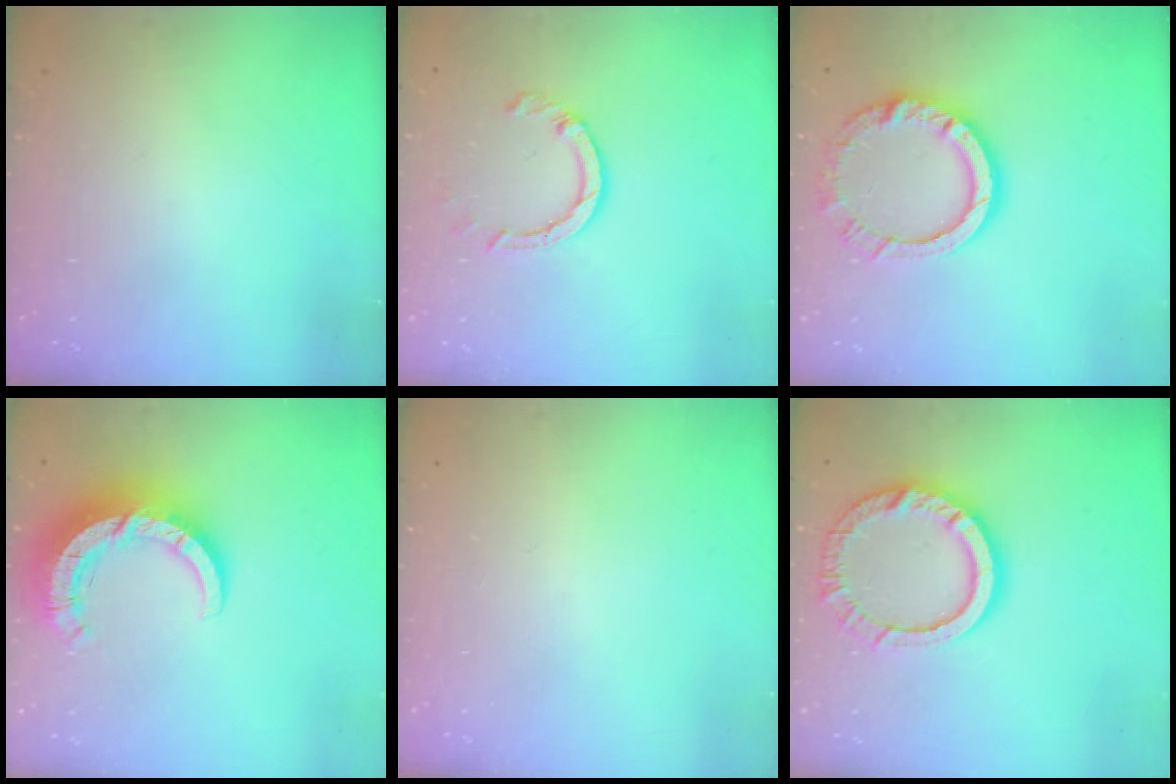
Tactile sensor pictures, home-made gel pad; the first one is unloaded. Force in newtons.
{"total": 6.2, "press": 6.2, "slide": 0.9}
{"total": 11.5, "press": 11.5, "slide": 1.0}
{"total": 11.6, "press": 11.5, "slide": 1.3}
{"total": 0.0}
{"total": 13.5, "press": 13.5, "slide": 1.3}